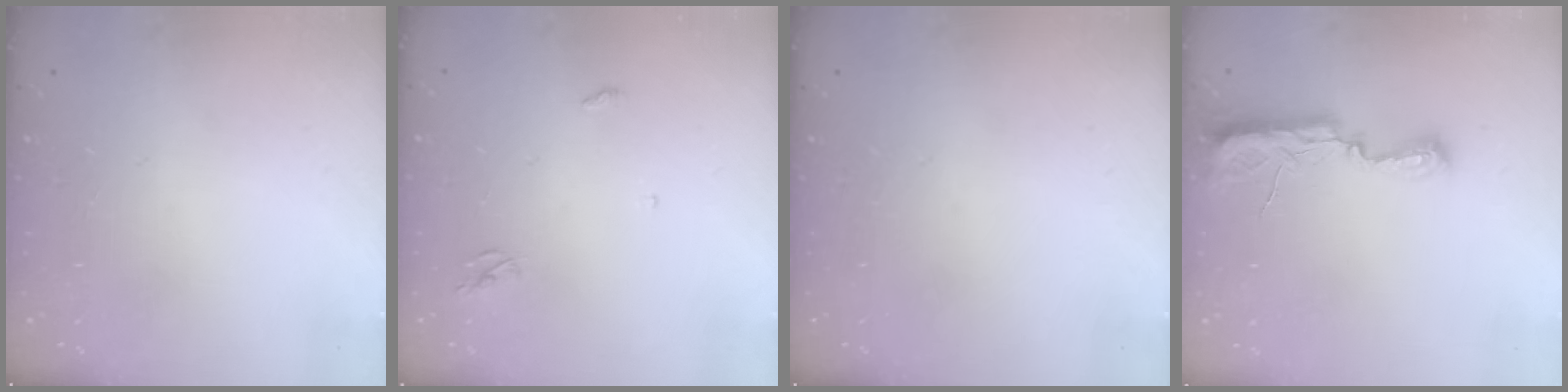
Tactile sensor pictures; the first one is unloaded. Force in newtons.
{"total": 2.6, "press": 2.6, "slide": 0.2}
{"total": 0.0}
{"total": 8.1, "press": 8.1, "slide": 1.0}